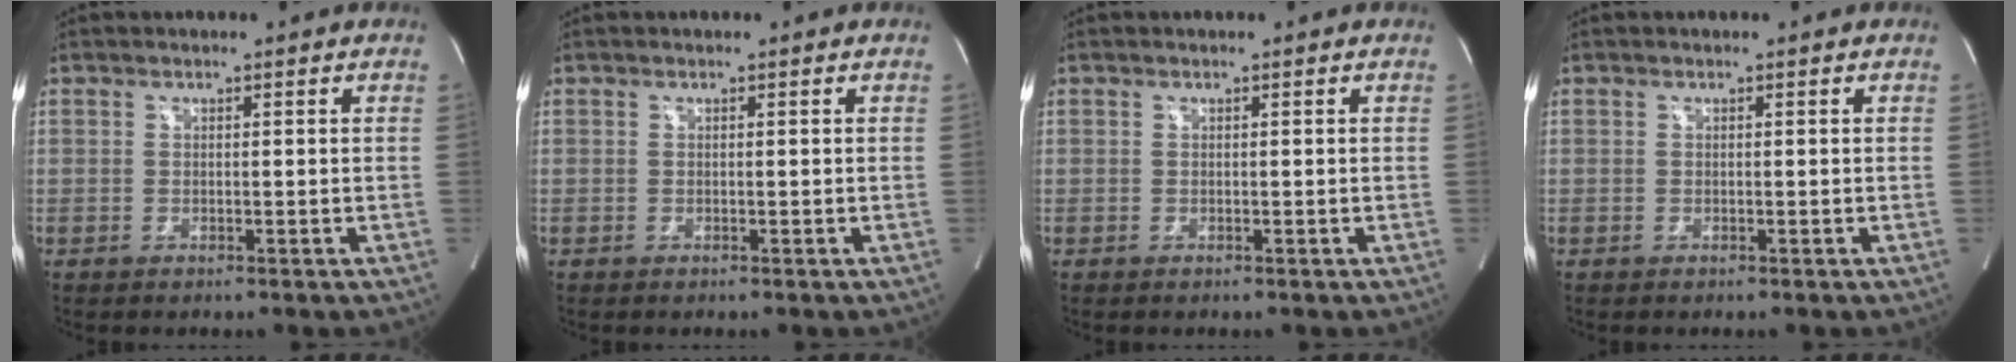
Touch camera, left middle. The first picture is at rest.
{"total": 0.0}
{"total": 0.0}
{"total": 0.0}